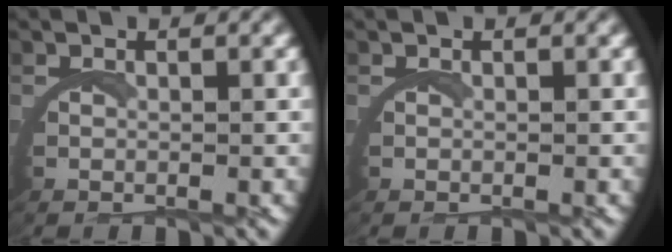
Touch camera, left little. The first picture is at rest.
{"total": 0.0}